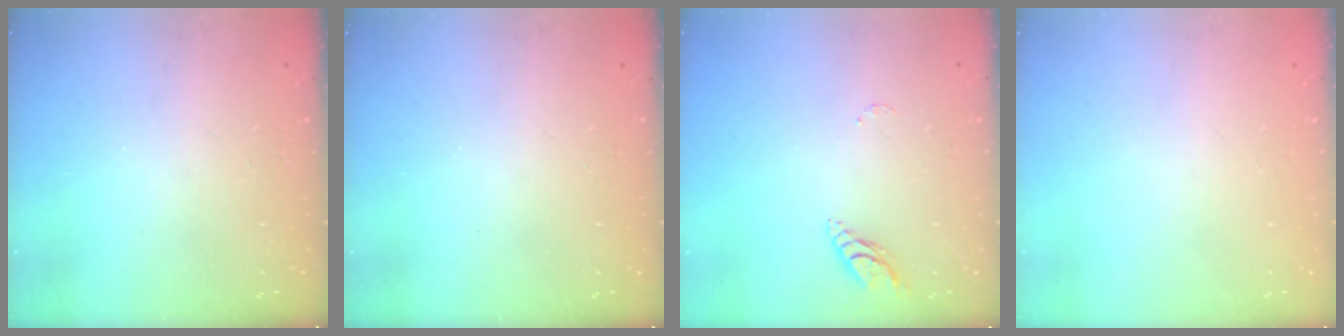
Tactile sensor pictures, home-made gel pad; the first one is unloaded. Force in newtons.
{"total": 0.0}
{"total": 5.2, "press": 5.2, "slide": 0.4}
{"total": 0.0}